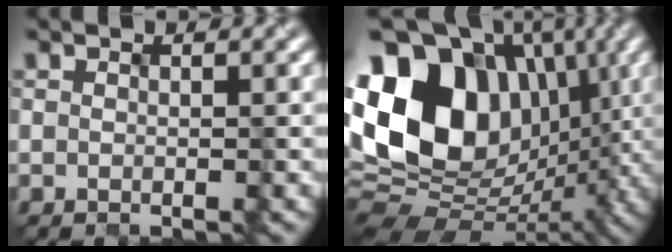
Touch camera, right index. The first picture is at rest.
{"total": 17.0, "force": [3.4, 13.0, 10.4], "torque": [-0.210, 0.033, 0.050]}